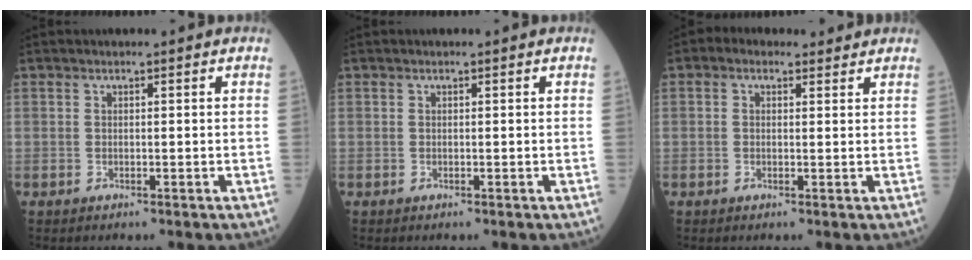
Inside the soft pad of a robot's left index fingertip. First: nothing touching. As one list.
[{"total": 0.0}, {"total": 3.2, "force": [2.0, 2.1, 1.4], "torque": [-0.030, 0.026, 0.031]}]